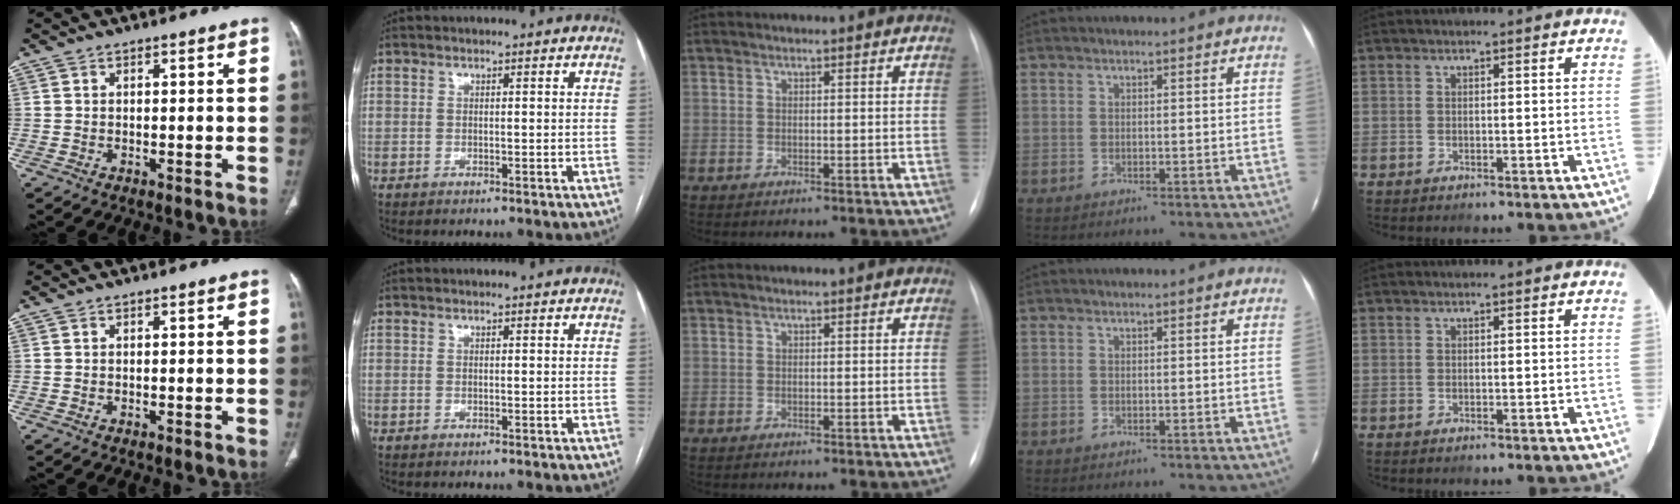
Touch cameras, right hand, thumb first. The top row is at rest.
{}